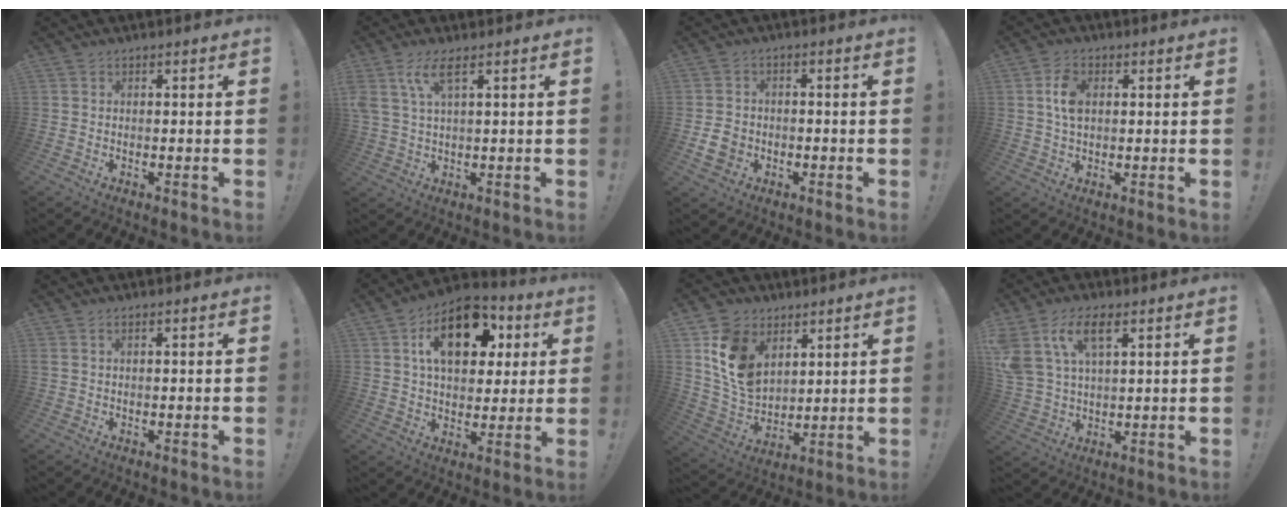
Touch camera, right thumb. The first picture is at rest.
{"total": 7.0, "force": [3.5, 1.7, 5.8], "torque": [-0.117, -0.006, 0.067]}
{"total": 5.8, "force": [-1.8, 4.8, 2.9], "torque": [-0.052, 0.008, -0.034]}
{"total": 6.5, "force": [1.4, 4.2, 4.7], "torque": [-0.091, 0.006, 0.026]}
{"total": 1.2, "force": [0.4, 0.4, 1.1], "torque": [-0.025, 0.003, 0.008]}
{"total": 17.9, "force": [6.4, 11.2, 12.4], "torque": [-0.181, -0.012, 0.113]}
{"total": 14.2, "force": [6.4, 10.9, 6.6], "torque": [-0.127, -0.029, 0.134]}
{"total": 11.6, "force": [5.9, 6.1, 7.9], "torque": [-0.171, -0.008, 0.113]}